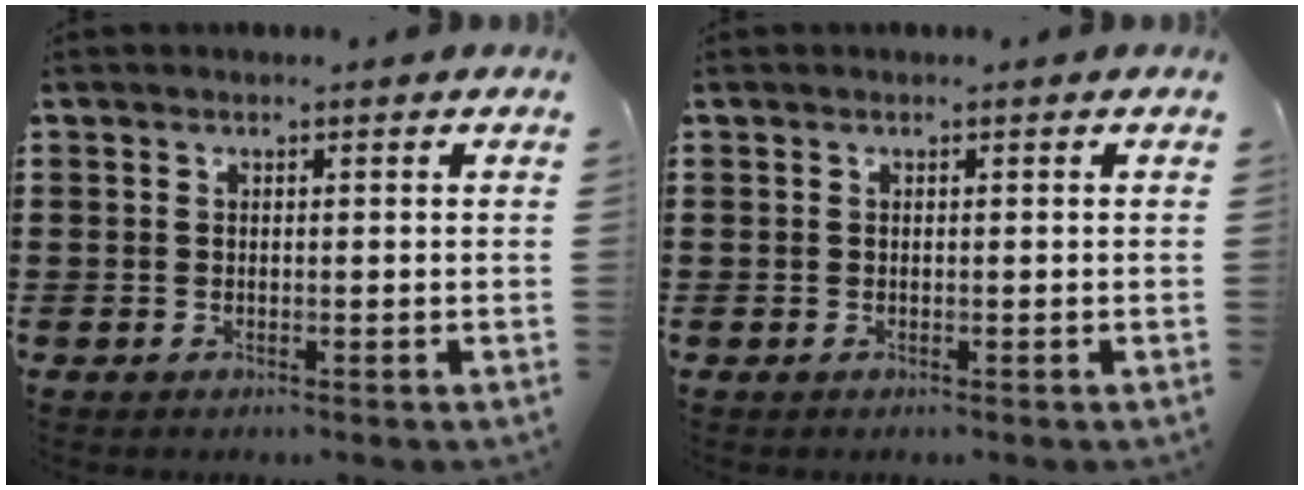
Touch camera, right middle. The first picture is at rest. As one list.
[{"total": 0.0}]